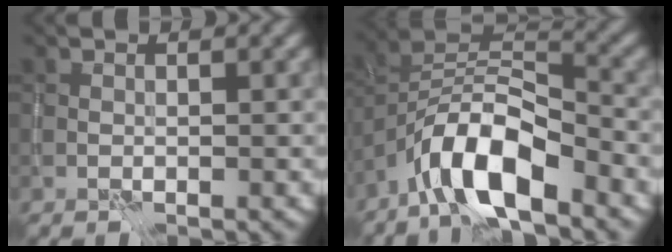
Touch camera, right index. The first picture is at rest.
{"total": 7.8, "force": [-5.2, 2.5, 5.3], "torque": [-0.091, 0.011, -0.102]}